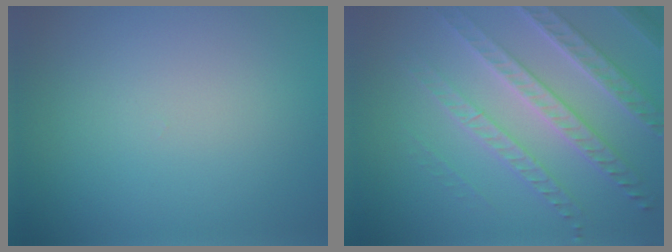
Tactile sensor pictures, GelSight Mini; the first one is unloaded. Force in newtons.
{"total": 6.3, "press": 4.7, "slide": 4.2}